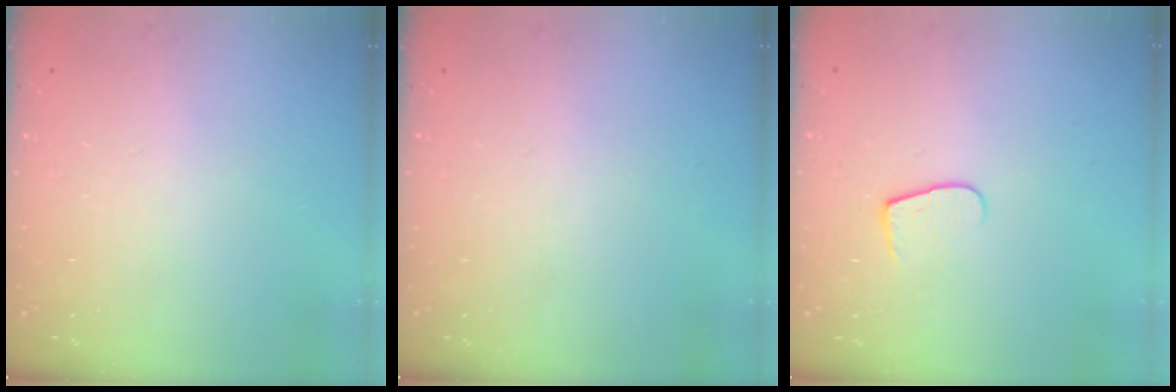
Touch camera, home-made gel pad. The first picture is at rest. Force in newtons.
{"total": 0.0}
{"total": 5.5, "press": 5.5, "slide": 0.5}